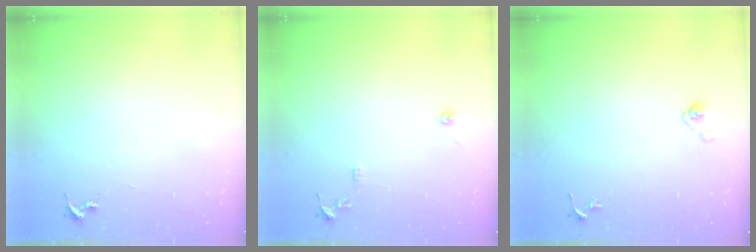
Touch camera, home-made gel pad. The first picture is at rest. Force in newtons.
{"total": 7.7, "press": 7.7, "slide": 0.8}
{"total": 3.9, "press": 3.3, "slide": 2.1}